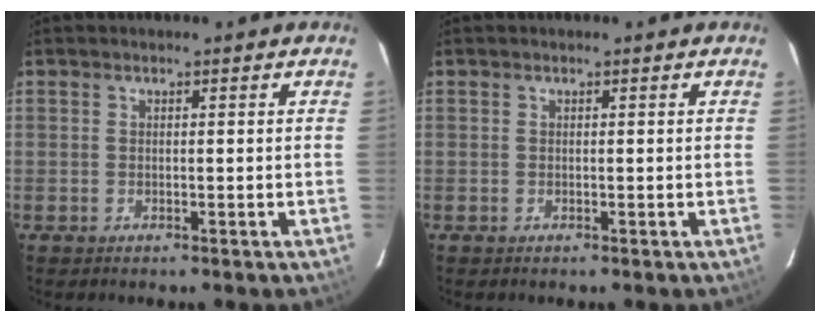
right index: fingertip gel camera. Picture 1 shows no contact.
{"total": 0.0}